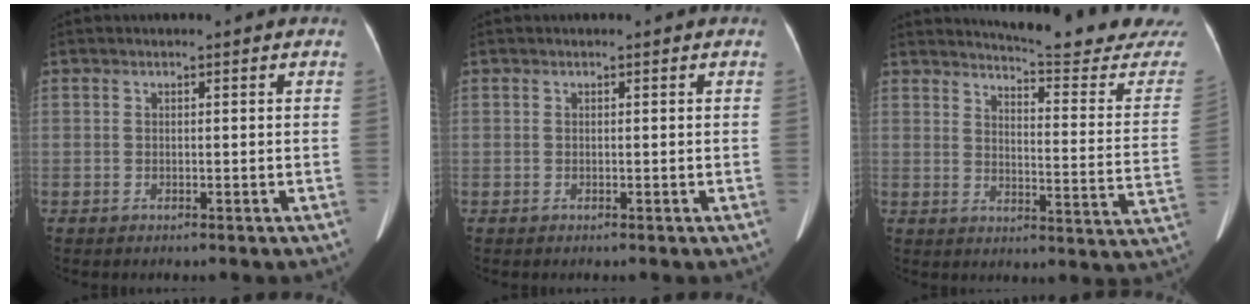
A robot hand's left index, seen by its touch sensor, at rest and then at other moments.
{"total": 0.0}
{"total": 19.9, "force": [19.3, -0.4, 4.7], "torque": [-0.071, -0.143, 0.214]}